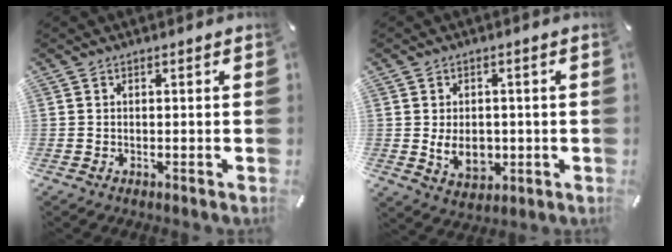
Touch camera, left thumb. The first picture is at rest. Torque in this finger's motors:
{"motor_torque": [0.51, 0.51, 0.41, -0.28, 0.00]}